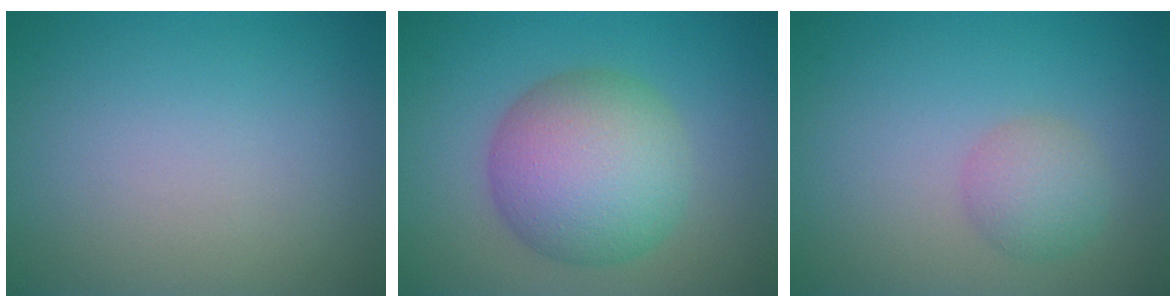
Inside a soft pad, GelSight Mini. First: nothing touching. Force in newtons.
{"total": 8.3, "press": 8.3, "slide": 0.2}
{"total": 2.5, "press": 2.5, "slide": 0.0}